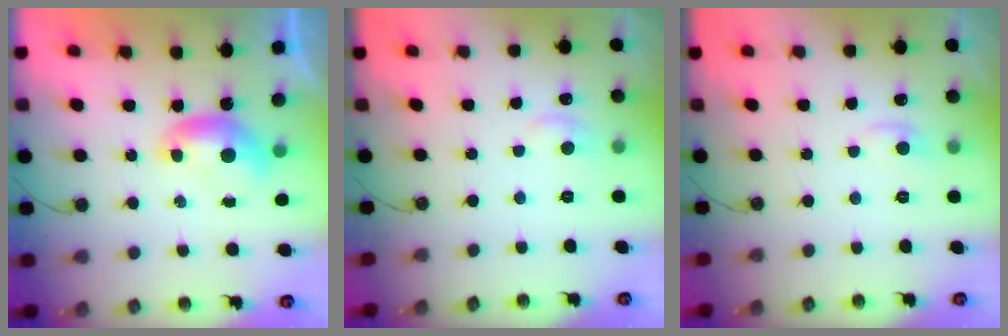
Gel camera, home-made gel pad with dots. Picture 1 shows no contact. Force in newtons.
{"total": 0.9, "press": 0.1, "slide": 0.9}
{"total": 1.8, "press": 1.5, "slide": 0.9}